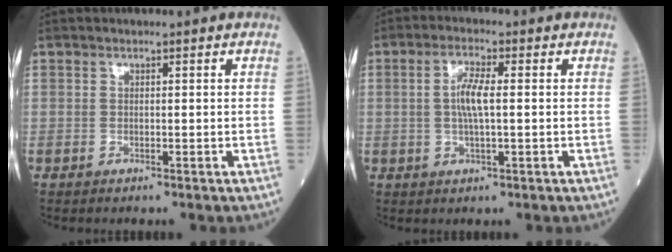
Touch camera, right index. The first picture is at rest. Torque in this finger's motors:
{"motor_torque": [0.07, -0.04, 0.09, 0.05]}